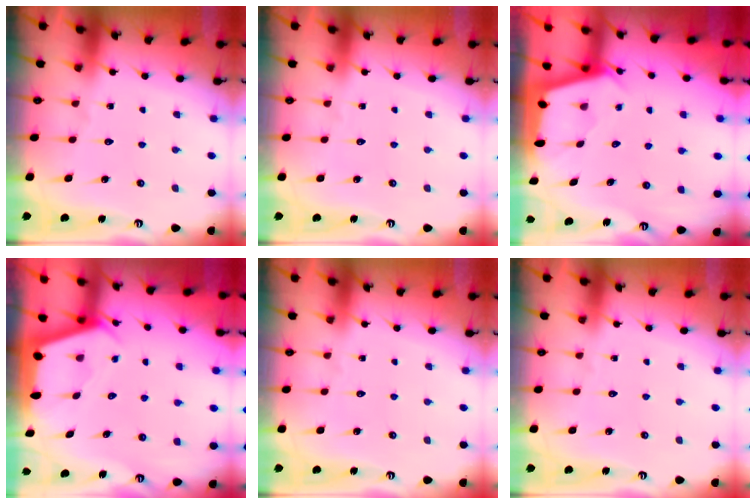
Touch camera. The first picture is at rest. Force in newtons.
{"total": 0.0}
{"total": 2.0, "press": 2.0, "slide": 0.3}
{"total": 2.5, "press": 2.5, "slide": 0.3}
{"total": 0.0}
{"total": 0.0}